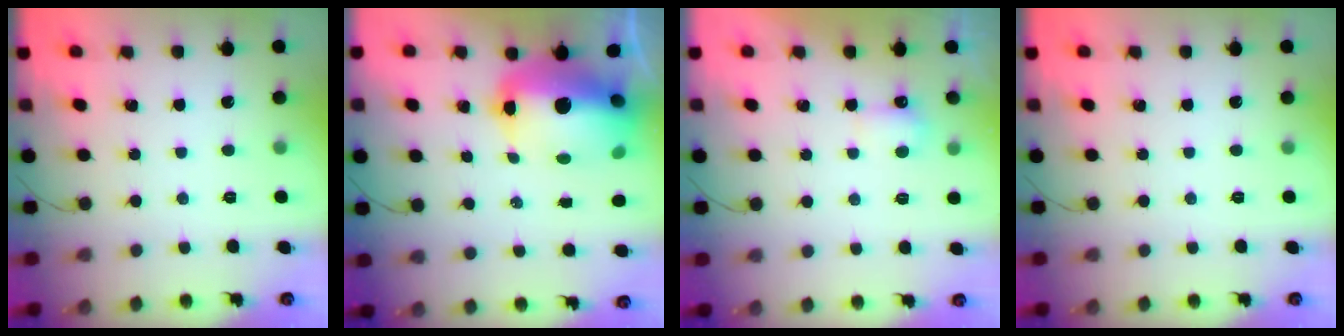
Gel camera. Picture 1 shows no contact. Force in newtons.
{"total": 15.3, "press": 14.9, "slide": 3.3}
{"total": 2.8, "press": 2.7, "slide": 0.6}
{"total": 0.0}